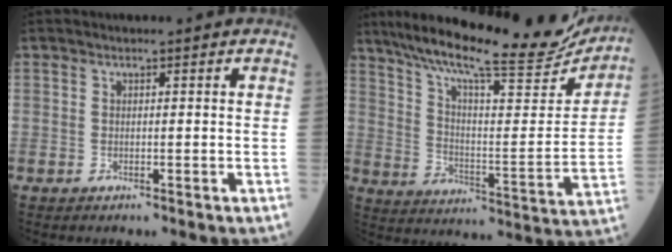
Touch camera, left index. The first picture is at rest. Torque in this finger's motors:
{"motor_torque": [1.07, -1.07, 0.50, 0.13]}